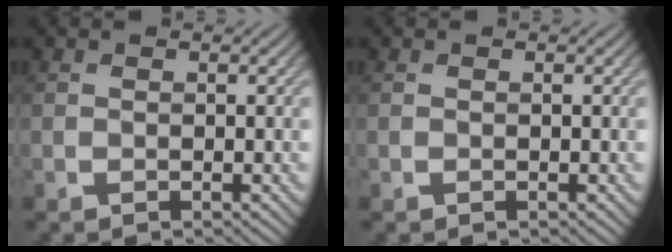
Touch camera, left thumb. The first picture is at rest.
{"total": 0.0}